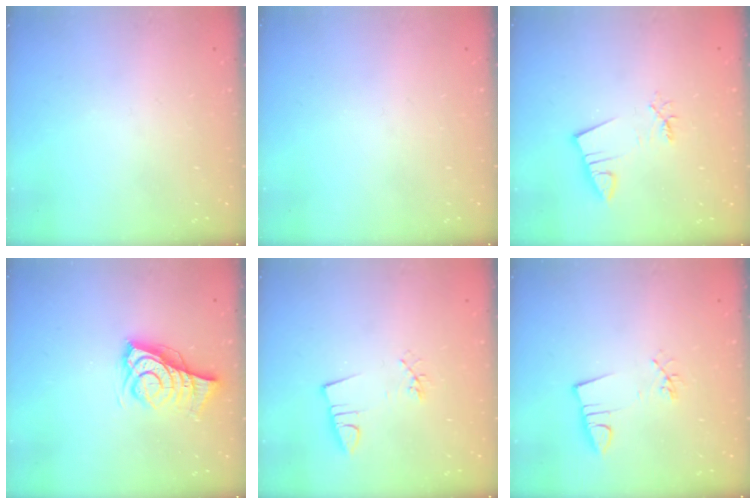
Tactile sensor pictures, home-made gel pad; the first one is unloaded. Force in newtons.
{"total": 0.0}
{"total": 3.3, "press": 3.3, "slide": 0.4}
{"total": 9.2, "press": 8.9, "slide": 2.5}
{"total": 3.1, "press": 1.6, "slide": 2.6}
{"total": 3.0, "press": 1.6, "slide": 2.5}